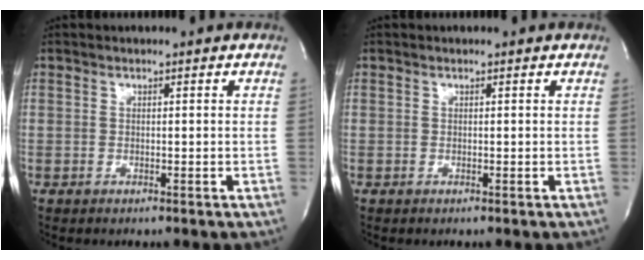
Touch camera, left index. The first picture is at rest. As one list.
[{"total": 0.0}]